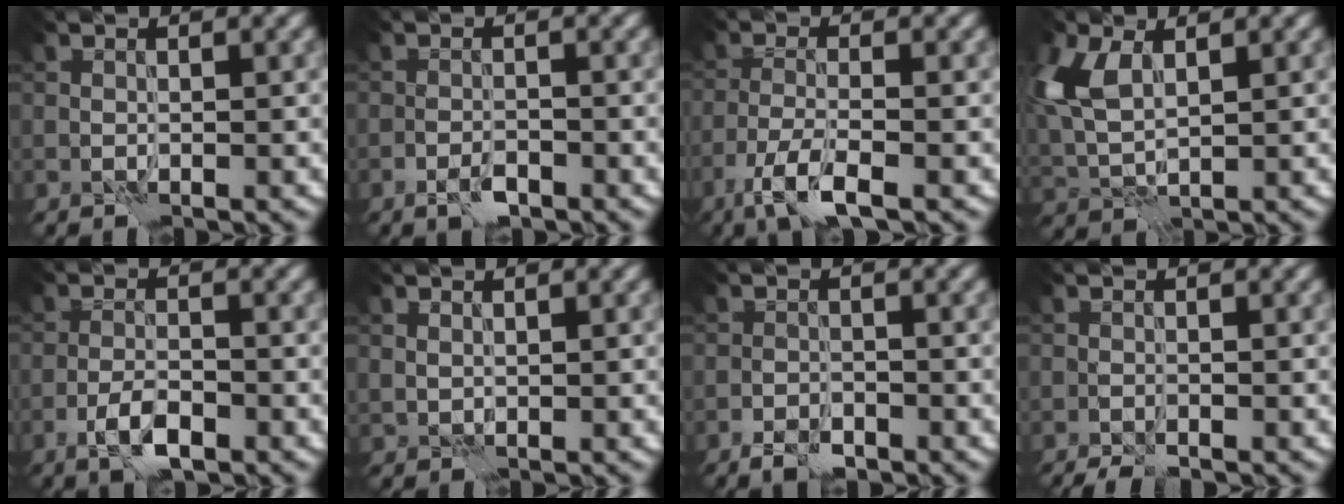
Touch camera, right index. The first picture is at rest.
{"total": 1.8, "force": [-1.2, 0.7, 1.1], "torque": [-0.020, -0.001, -0.024]}
{"total": 4.4, "force": [-2.8, 1.0, 3.3], "torque": [-0.063, -0.007, -0.058]}
{"total": 5.5, "force": [2.0, 2.9, 4.2], "torque": [-0.108, 0.007, 0.035]}
{"total": 3.2, "force": [-1.8, 1.1, 2.4], "torque": [-0.047, 0.001, -0.037]}
{"total": 0.7, "force": [0.6, 0.4, -0.1], "torque": [0.001, -0.002, 0.012]}
{"total": 2.1, "force": [-1.6, 1.0, 1.0], "torque": [-0.016, -0.001, -0.032]}
{"total": 1.9, "force": [-1.7, 0.3, 0.8], "torque": [-0.025, -0.005, -0.031]}